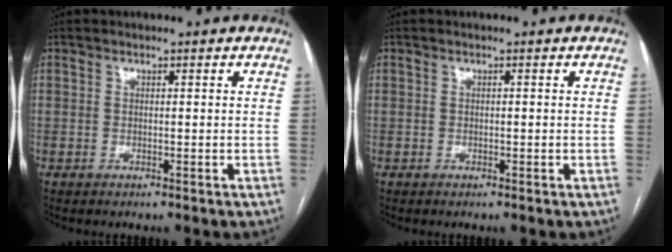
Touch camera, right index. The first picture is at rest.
{"total": 0.0}